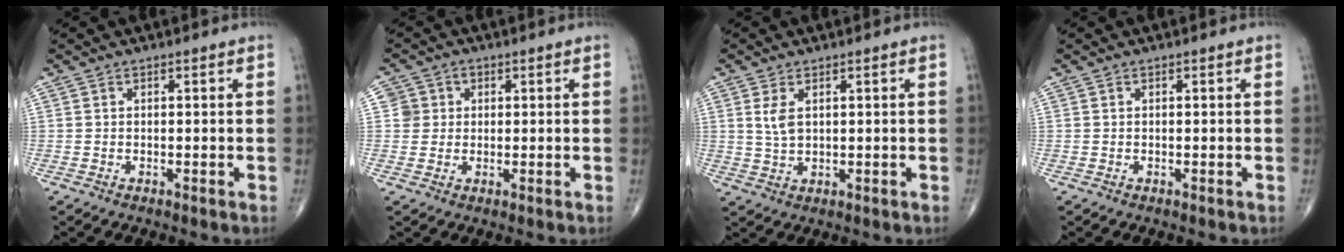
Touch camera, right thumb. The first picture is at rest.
{"total": 3.6, "force": [0.7, 3.6, 0.2], "torque": [0.025, 0.004, 0.006]}
{"total": 3.5, "force": [1.2, 1.8, 2.8], "torque": [-0.056, -0.005, 0.029]}
{"total": 0.0}